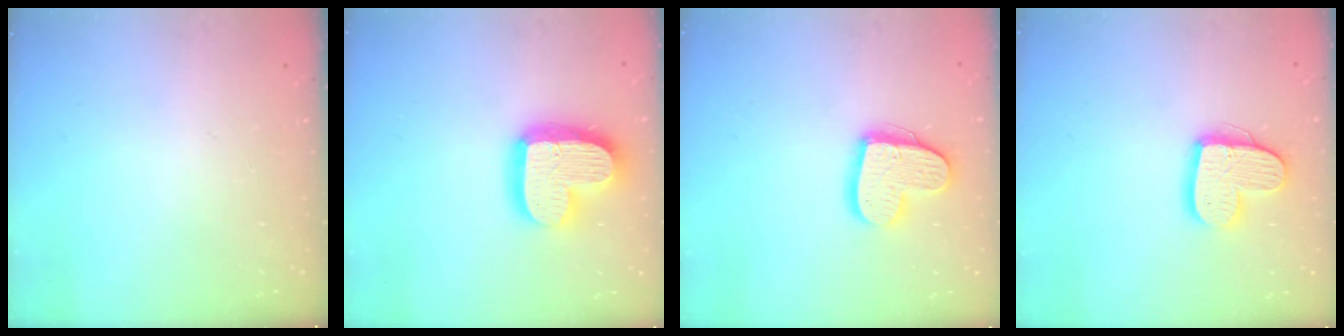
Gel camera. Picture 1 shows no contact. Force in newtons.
{"total": 19.2, "press": 19.1, "slide": 1.4}
{"total": 15.4, "press": 15.4, "slide": 1.2}
{"total": 14.1, "press": 14.0, "slide": 1.1}